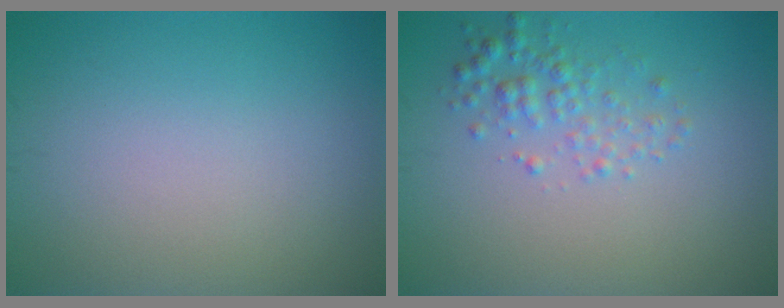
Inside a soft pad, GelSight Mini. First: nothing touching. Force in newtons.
{"total": 2.3, "press": 2.3, "slide": 0.1}